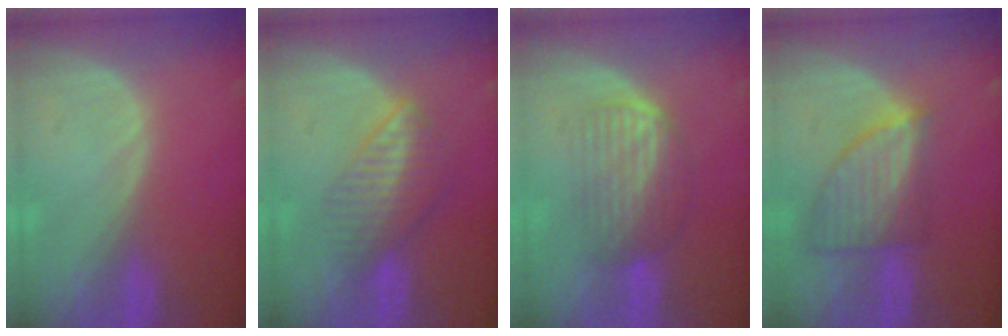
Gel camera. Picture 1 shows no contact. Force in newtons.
{"total": 6.7, "press": 5.7, "slide": 3.5}
{"total": 6.0, "press": 5.8, "slide": 1.5}
{"total": 7.6, "press": 6.7, "slide": 3.5}